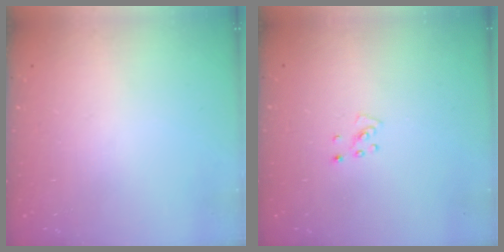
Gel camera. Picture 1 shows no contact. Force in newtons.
{"total": 3.9, "press": 3.9, "slide": 0.4}